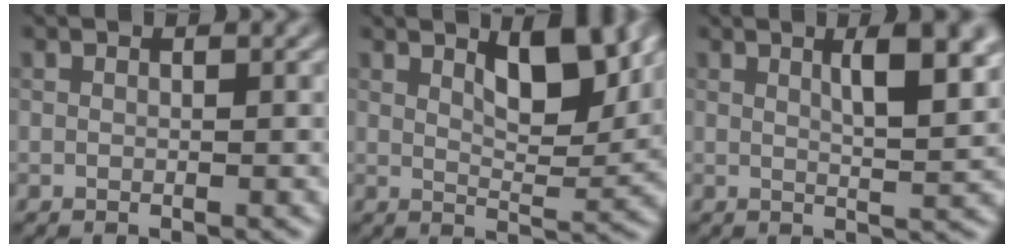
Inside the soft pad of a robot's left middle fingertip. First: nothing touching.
{"total": 5.5, "force": [2.7, 2.0, 4.3], "torque": [-0.073, -0.007, 0.042]}
{"total": 6.0, "force": [2.1, 1.8, 5.4], "torque": [-0.061, 0.008, 0.027]}